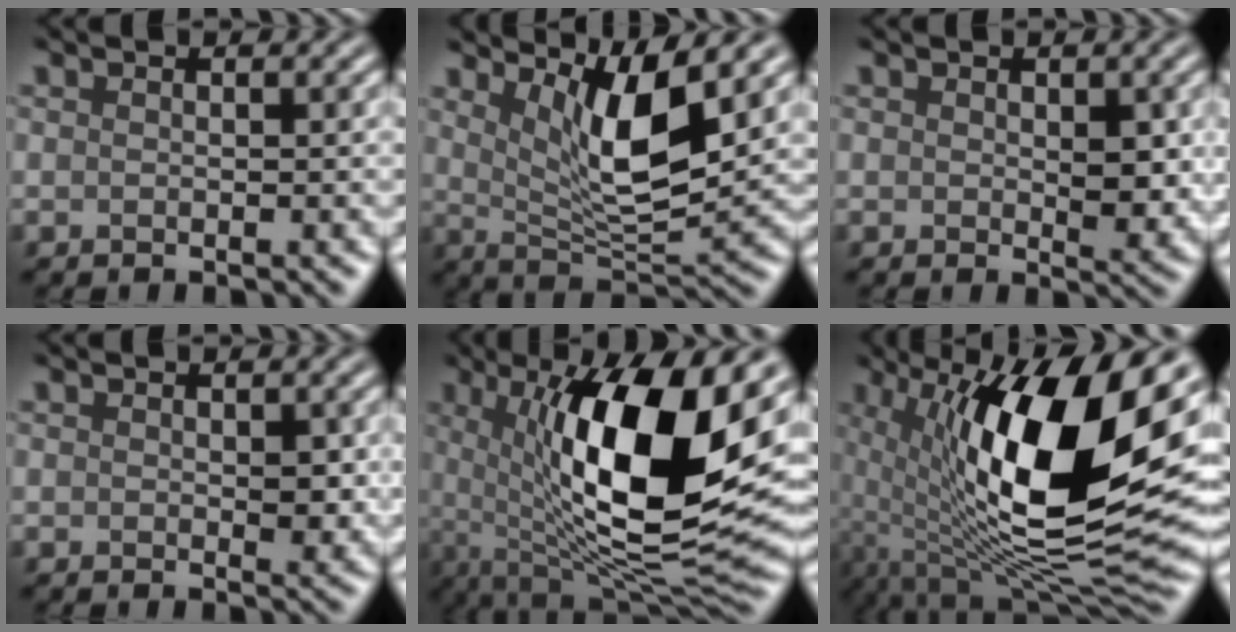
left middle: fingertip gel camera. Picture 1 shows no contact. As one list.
[{"total": 7.0, "force": [3.2, 1.8, 6.0], "torque": [-0.103, -0.015, 0.059]}, {"total": 2.6, "force": [0.2, 1.3, 2.2], "torque": [-0.031, -0.008, 0.006]}, {"total": 1.8, "force": [0.1, 1.0, 1.5], "torque": [-0.017, -0.004, 0.004]}, {"total": 14.7, "force": [2.7, 4.7, 13.7], "torque": [-0.205, -0.013, 0.041]}, {"total": 16.1, "force": [2.1, 6.0, 14.8], "torque": [-0.253, -0.018, 0.033]}]